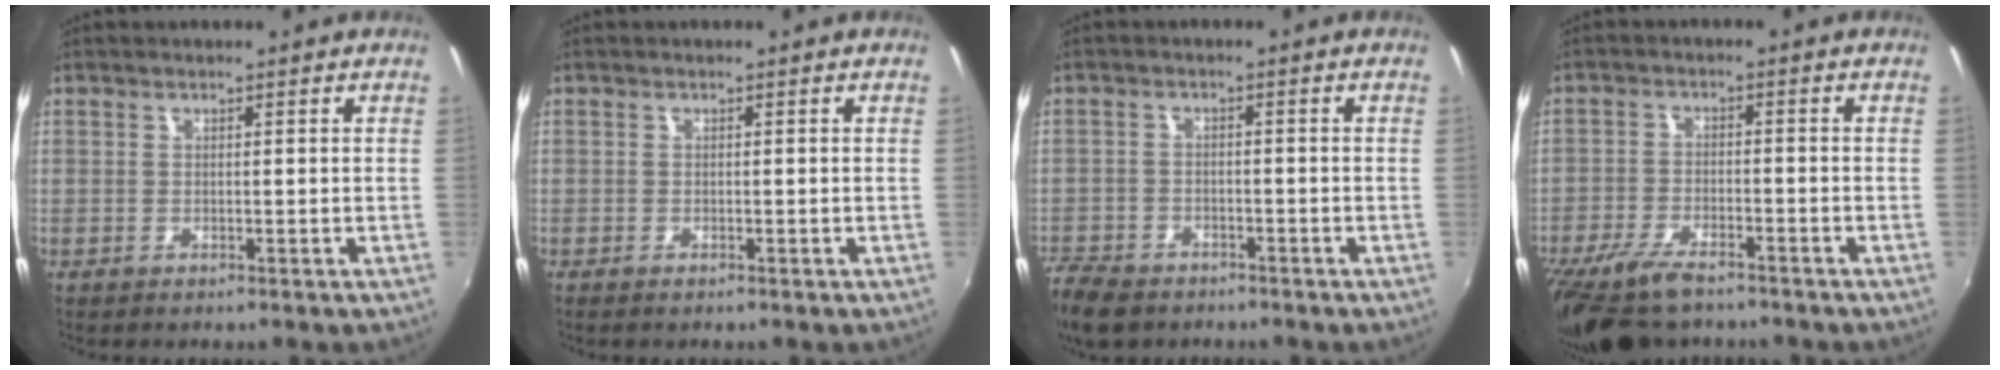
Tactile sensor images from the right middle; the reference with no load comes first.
{"total": 0.6, "force": [-0.5, 0.2, 0.2], "torque": [-0.006, -0.004, -0.011]}
{"total": 9.5, "force": [-7.2, 5.0, 3.6], "torque": [-0.115, -0.022, -0.133]}
{"total": 11.5, "force": [-9.1, 3.7, 6.0], "torque": [-0.143, -0.033, -0.165]}